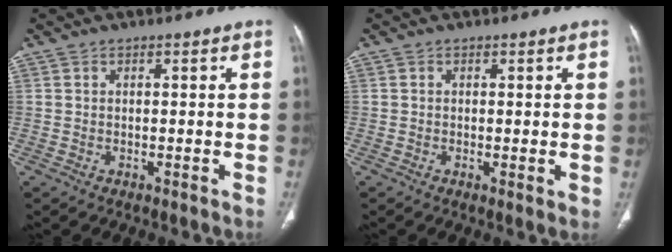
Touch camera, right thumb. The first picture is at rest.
{"total": 1.4, "force": [0.0, 0.4, 1.3], "torque": [-0.025, -0.007, -0.002]}